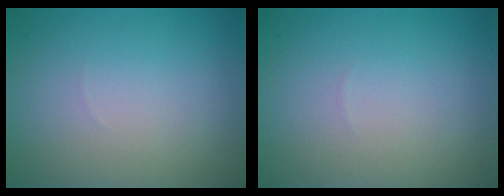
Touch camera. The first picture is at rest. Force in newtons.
{"total": 0.0}